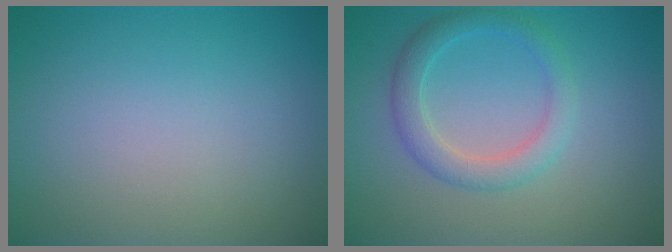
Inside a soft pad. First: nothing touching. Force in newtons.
{"total": 3.0, "press": 3.0, "slide": 0.0}